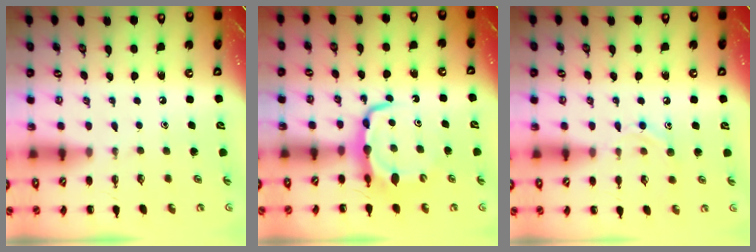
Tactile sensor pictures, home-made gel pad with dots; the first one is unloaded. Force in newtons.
{"total": 7.2, "press": 7.2, "slide": 0.4}
{"total": 7.5, "press": 7.4, "slide": 1.2}